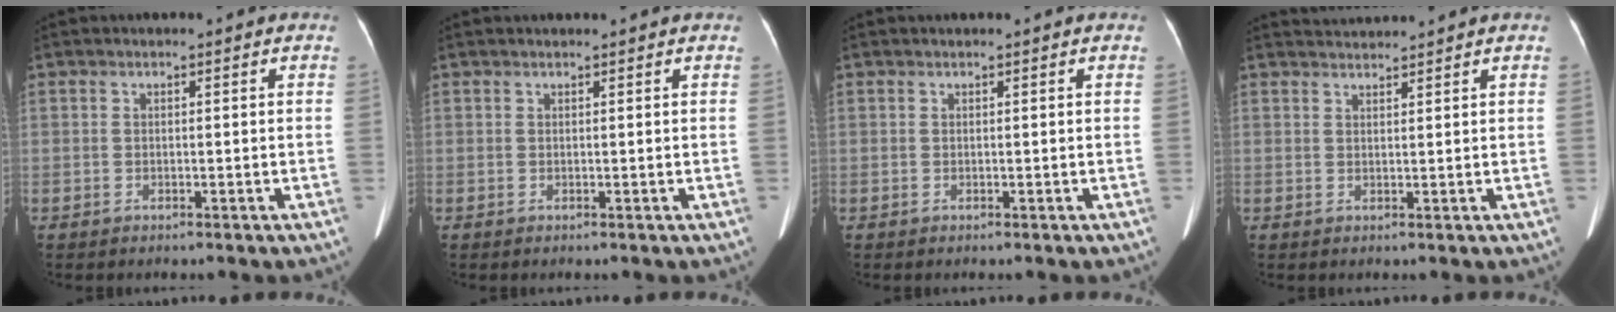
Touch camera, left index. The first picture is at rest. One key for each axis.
{"total": 1.2, "fx": 1.1, "fy": -0.1, "fz": 0.3, "tx": -0.008, "ty": 0.014, "tz": 0.018}
{"total": 0.0}
{"total": 2.3, "fx": 2.2, "fy": -0.7, "fz": -0.3, "tx": 0.000, "ty": 0.012, "tz": 0.049}